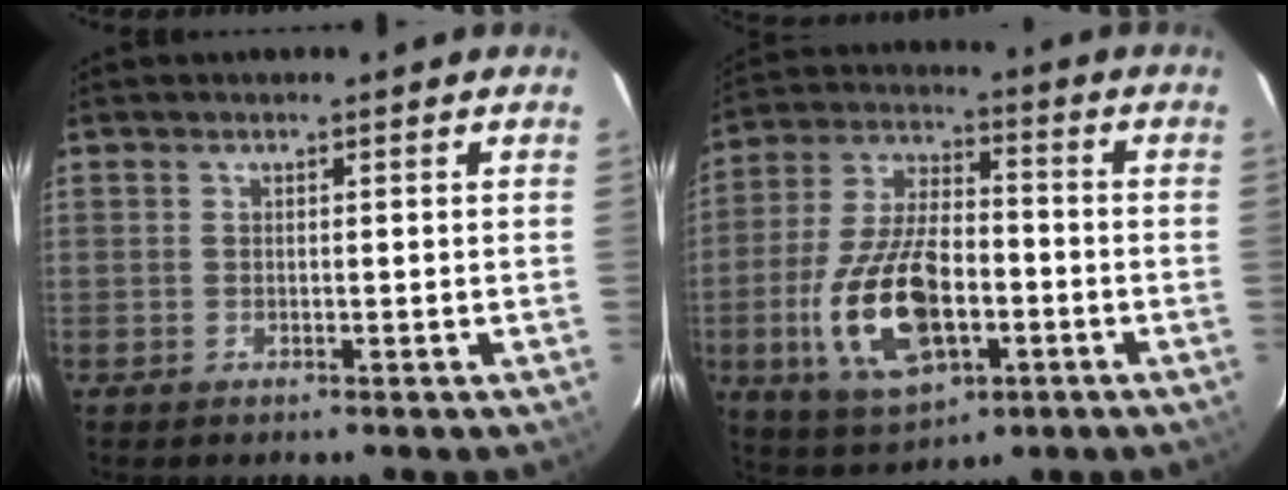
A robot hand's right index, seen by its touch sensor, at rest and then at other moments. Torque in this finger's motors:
{"motor_torque": [2.14, 0.00, 1.05, 0.21]}